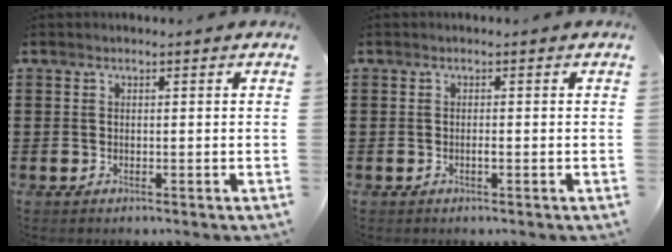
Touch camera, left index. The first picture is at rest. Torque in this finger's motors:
{"motor_torque": [0.01, 0.00, 0.00, 0.00]}